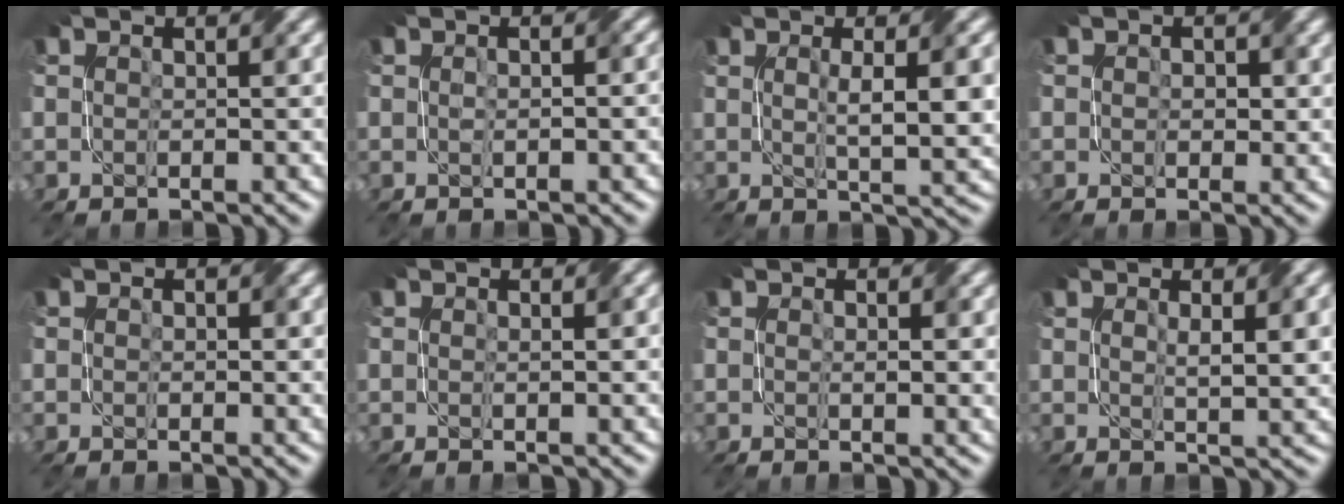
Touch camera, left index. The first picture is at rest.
{"total": 1.5, "force": [0.0, 0.5, 1.4], "torque": [-0.027, 0.000, 0.001]}
{"total": 5.6, "force": [0.6, 1.2, 5.4], "torque": [-0.084, 0.002, 0.014]}
{"total": 1.7, "force": [0.4, 1.1, 1.2], "torque": [-0.016, -0.001, 0.005]}
{"total": 1.1, "force": [0.4, 0.6, 0.8], "torque": [-0.012, 0.000, 0.007]}
{"total": 1.0, "force": [0.1, 0.0, 1.0], "torque": [-0.013, 0.002, 0.000]}
{"total": 1.6, "force": [0.2, 0.6, 1.5], "torque": [-0.025, -0.004, 0.006]}
{"total": 2.9, "force": [0.8, 0.5, 2.8], "torque": [-0.049, 0.000, 0.017]}